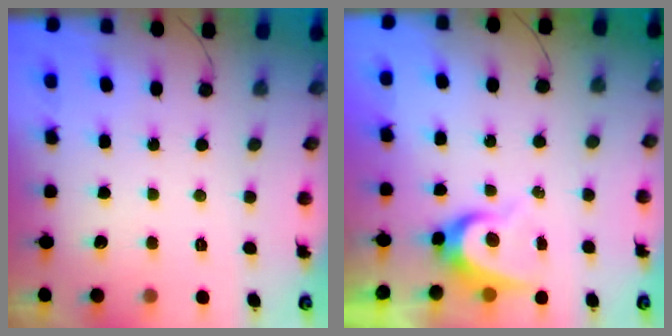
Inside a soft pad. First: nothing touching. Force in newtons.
{"total": 6.1, "press": 6.1, "slide": 0.5}